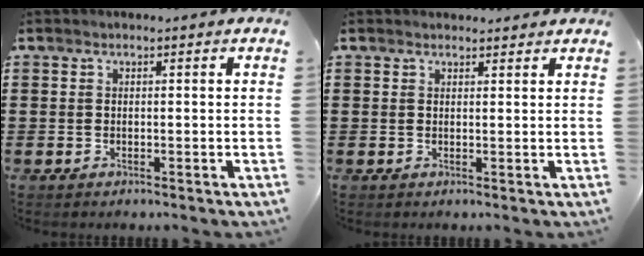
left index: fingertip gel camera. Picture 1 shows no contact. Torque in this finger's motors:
{"motor_torque": [0.95, -0.90, 0.18, 0.00]}